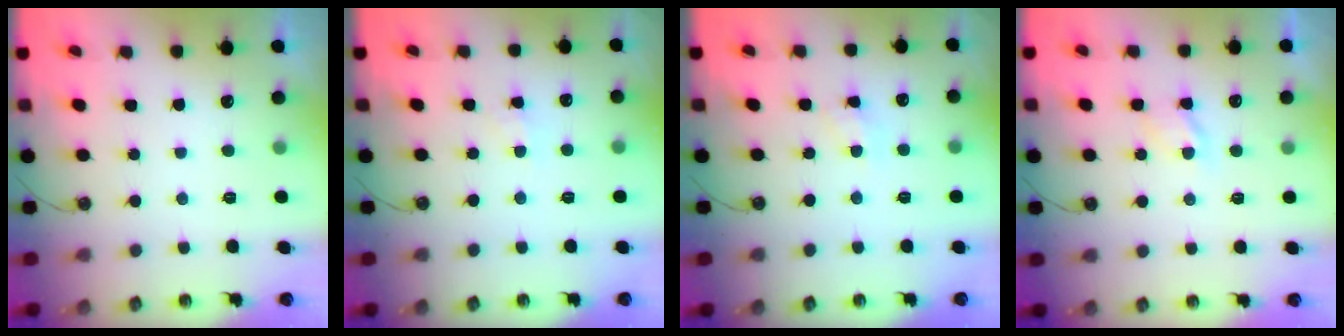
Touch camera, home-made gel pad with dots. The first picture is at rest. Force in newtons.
{"total": 2.0, "press": 2.0, "slide": 0.3}
{"total": 4.2, "press": 4.2, "slide": 0.1}
{"total": 5.7, "press": 5.7, "slide": 0.7}